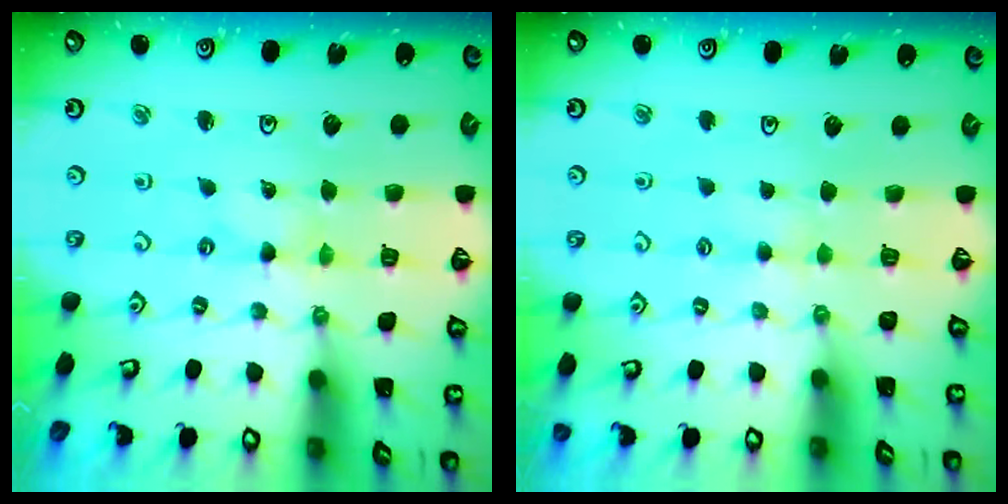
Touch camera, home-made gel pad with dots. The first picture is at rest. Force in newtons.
{"total": 2.0, "press": 1.9, "slide": 0.4}